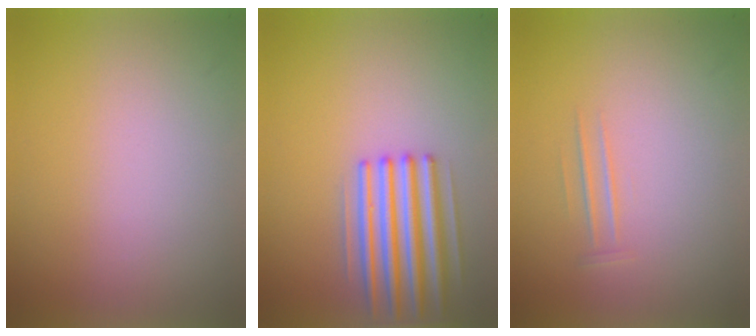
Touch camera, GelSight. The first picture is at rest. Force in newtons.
{"total": 4.8}
{"total": 1.1}